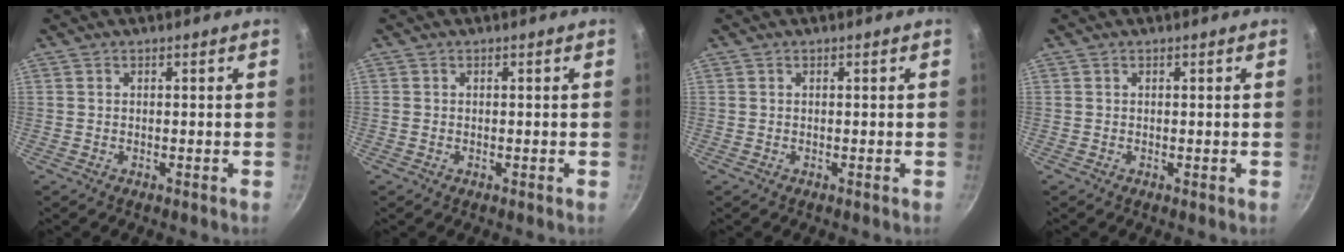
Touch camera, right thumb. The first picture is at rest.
{"total": 0.0}
{"total": 0.0}
{"total": 0.0}